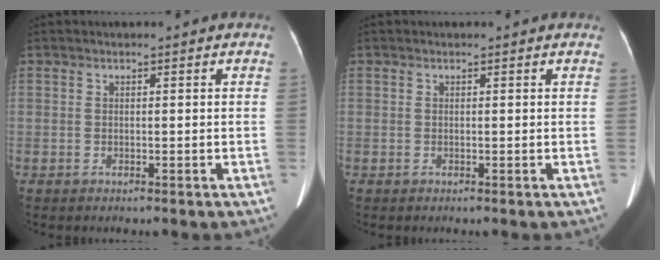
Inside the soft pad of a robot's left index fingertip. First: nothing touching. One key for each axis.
{"total": 0.0}